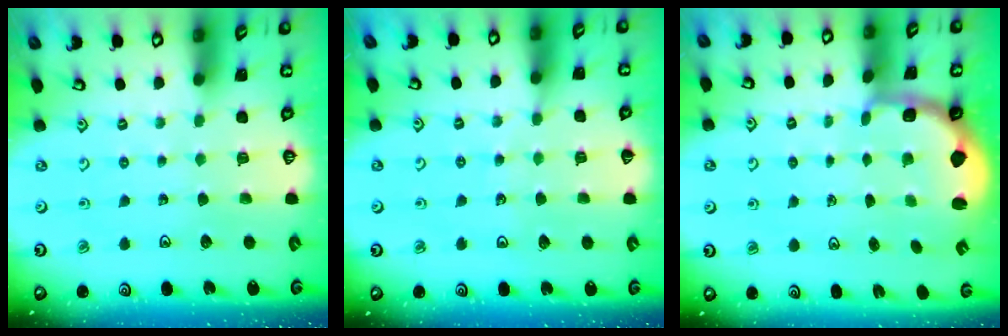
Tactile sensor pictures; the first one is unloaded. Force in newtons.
{"total": 5.0, "press": 4.9, "slide": 0.7}
{"total": 2.4, "press": 1.2, "slide": 2.1}